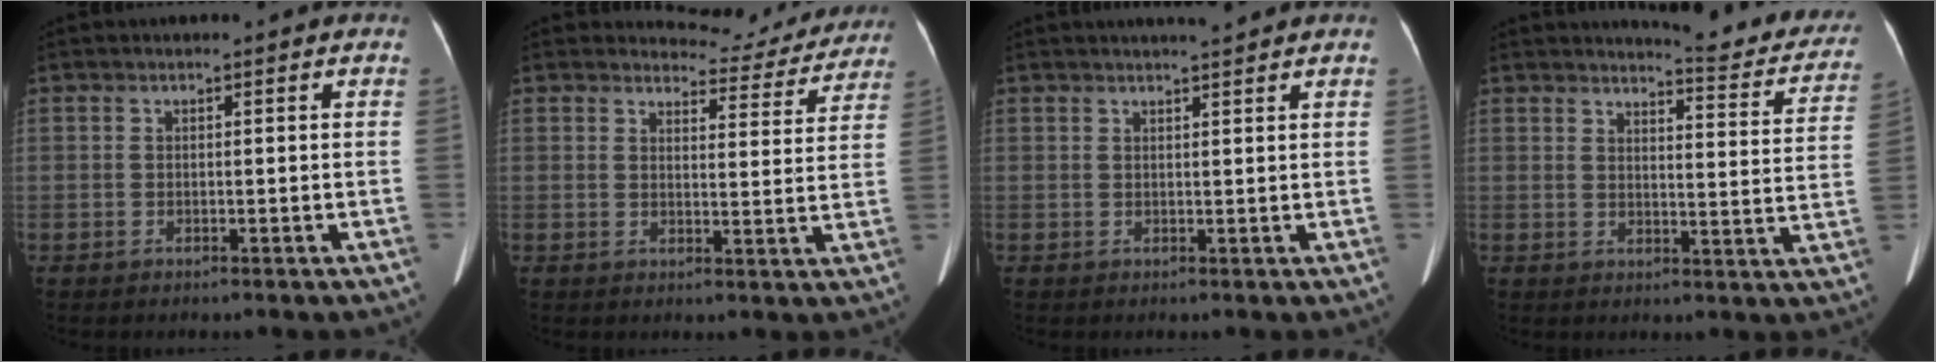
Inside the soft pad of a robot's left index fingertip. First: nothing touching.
{"total": 8.5, "force": [8.2, 2.1, -0.4], "torque": [0.014, -0.017, 0.089]}
{"total": 3.1, "force": [2.8, -0.3, 1.2], "torque": [-0.017, 0.004, 0.040]}
{"total": 12.6, "force": [12.0, 1.7, 3.5], "torque": [-0.026, -0.047, 0.122]}